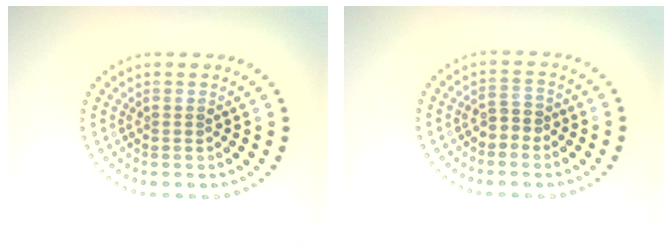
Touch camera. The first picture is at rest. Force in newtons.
{"total": 1.7, "press": 1.6, "slide": 0.7}